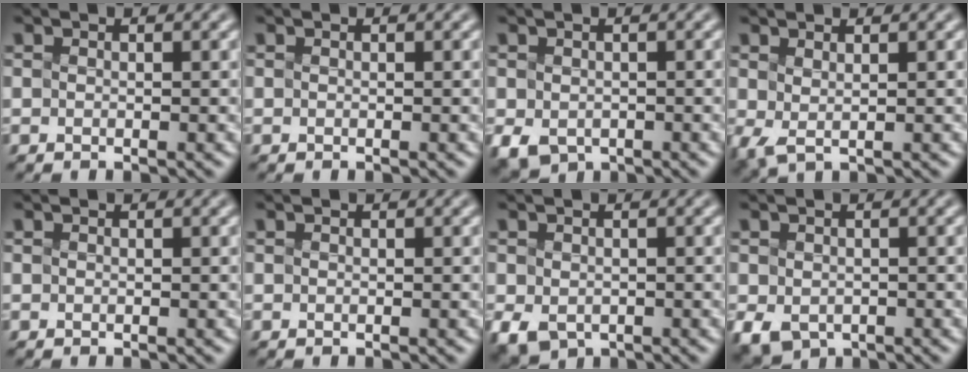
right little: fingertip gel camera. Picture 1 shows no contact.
{"total": 0.0}
{"total": 2.7, "force": [-0.9, 2.1, 1.4], "torque": [-0.030, -0.012, -0.016]}
{"total": 1.7, "force": [0.7, 0.6, 1.4], "torque": [-0.037, -0.002, 0.015]}
{"total": 0.0}
{"total": 0.0}
{"total": 2.9, "force": [-1.1, 2.1, 1.6], "torque": [-0.034, -0.013, -0.019]}
{"total": 2.9, "force": [-1.1, 2.2, 1.6], "torque": [-0.033, -0.013, -0.019]}